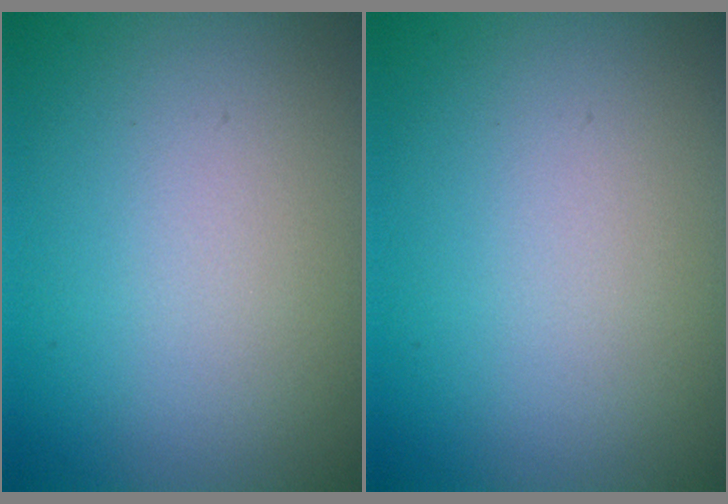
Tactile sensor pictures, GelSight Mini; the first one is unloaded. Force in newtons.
{"total": 0.0}